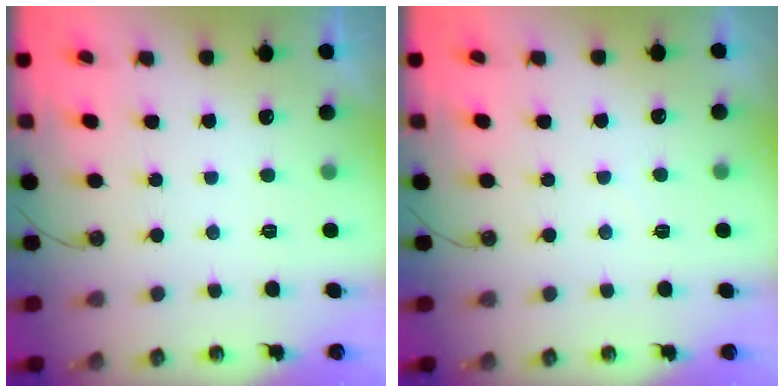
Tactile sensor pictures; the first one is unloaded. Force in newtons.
{"total": 2.9, "press": 2.9, "slide": 0.5}